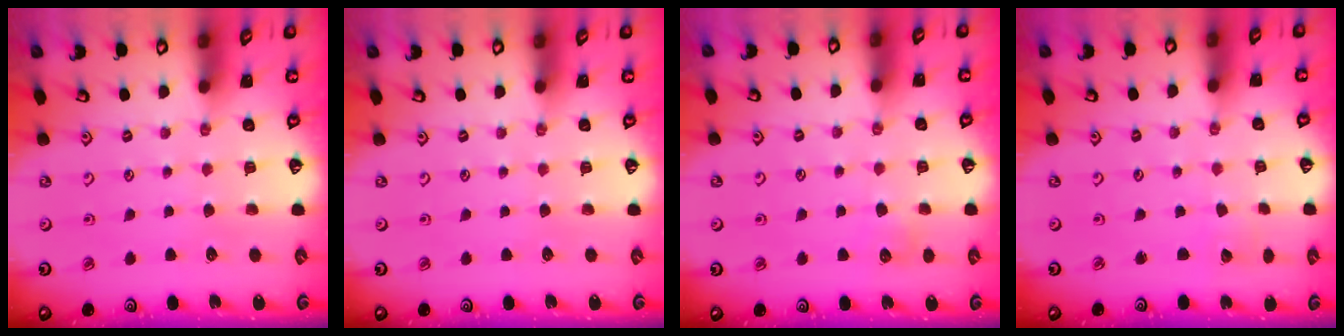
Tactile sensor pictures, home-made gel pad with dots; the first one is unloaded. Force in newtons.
{"total": 0.0}
{"total": 5.2, "press": 5.2, "slide": 0.6}
{"total": 2.4, "press": 2.4, "slide": 0.3}